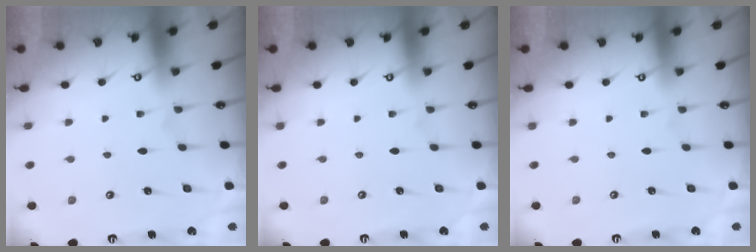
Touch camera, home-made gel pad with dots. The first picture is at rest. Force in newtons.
{"total": 0.0}
{"total": 0.0}